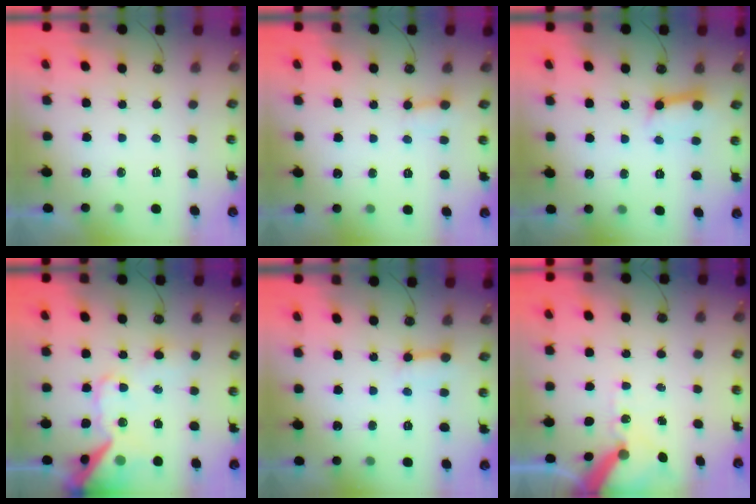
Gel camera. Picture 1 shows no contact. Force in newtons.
{"total": 2.8, "press": 2.8, "slide": 0.3}
{"total": 7.5, "press": 7.5, "slide": 0.9}
{"total": 17.3, "press": 17.2, "slide": 2.3}
{"total": 5.7, "press": 5.7, "slide": 0.7}
{"total": 10.3, "press": 10.2, "slide": 1.4}